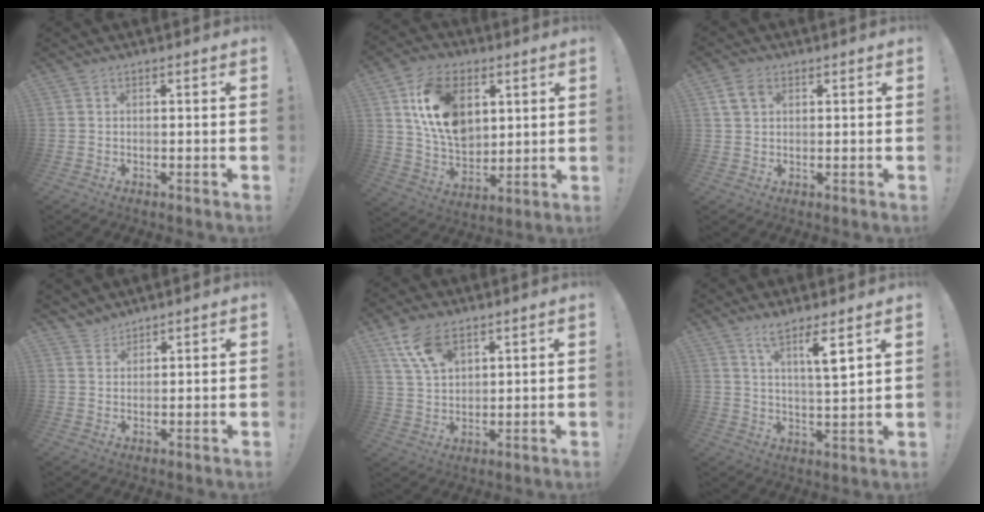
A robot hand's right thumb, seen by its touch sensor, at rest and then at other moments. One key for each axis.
{"total": 17.6, "fx": 6.4, "fy": 12.4, "fz": 10.8, "tx": -0.194, "ty": -0.021, "tz": 0.123}
{"total": 5.1, "fx": 2.2, "fy": 3.6, "fz": 2.9, "tx": -0.045, "ty": 0.003, "tz": 0.042}
{"total": 3.9, "fx": 3.6, "fy": 1.4, "fz": 0.3, "tx": 0.003, "ty": -0.025, "tz": 0.066}
{"total": 11.3, "fx": 6.9, "fy": 6.2, "fz": 6.4, "tx": -0.109, "ty": -0.029, "tz": 0.134}
{"total": 8.0, "fx": 5.1, "fy": -0.2, "fz": 6.1, "tx": -0.093, "ty": -0.034, "tz": 0.075}